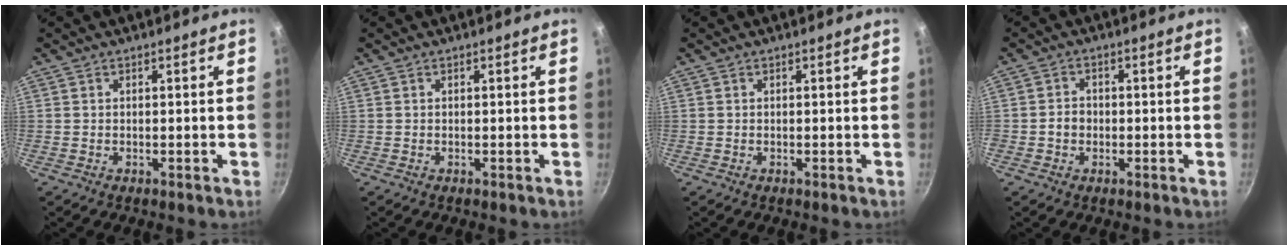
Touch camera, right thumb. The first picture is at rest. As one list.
[{"total": 0.0}, {"total": 0.0}, {"total": 2.6, "force": [-0.6, 2.3, 1.1], "torque": [-0.004, 0.011, -0.013]}]